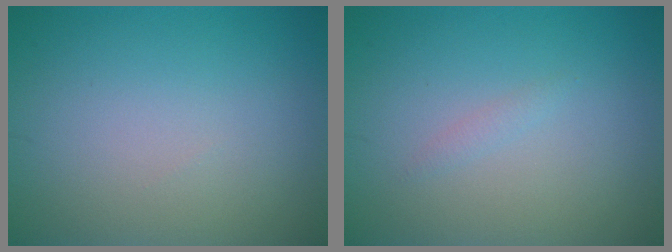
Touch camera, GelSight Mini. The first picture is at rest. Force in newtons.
{"total": 0.6, "press": 0.6, "slide": 0.1}